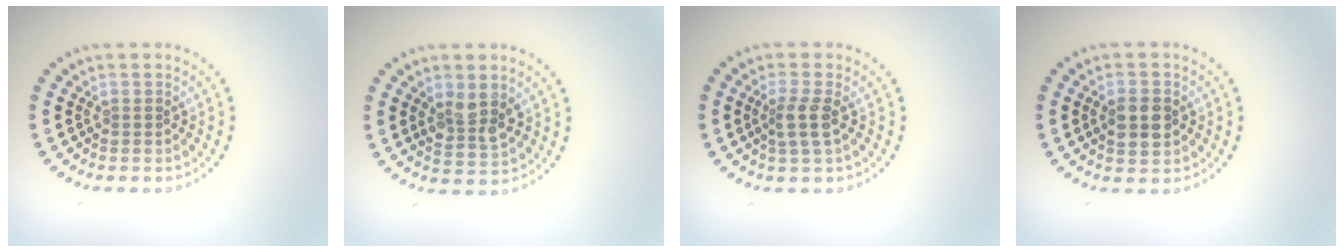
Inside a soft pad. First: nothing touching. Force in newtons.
{"total": 2.9, "press": 2.8, "slide": 0.8}
{"total": 2.1, "press": 1.8, "slide": 1.1}
{"total": 3.1, "press": 3.1, "slide": 0.1}